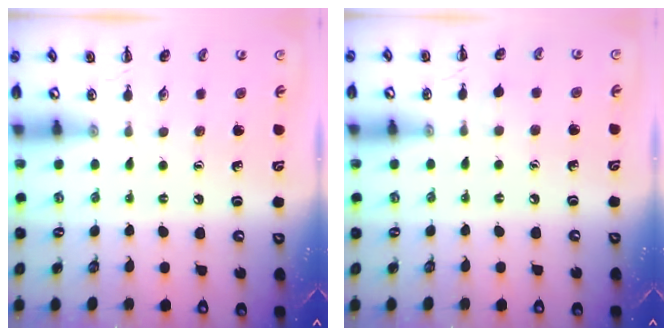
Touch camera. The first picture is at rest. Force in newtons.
{"total": 2.2, "press": 1.9, "slide": 0.9}